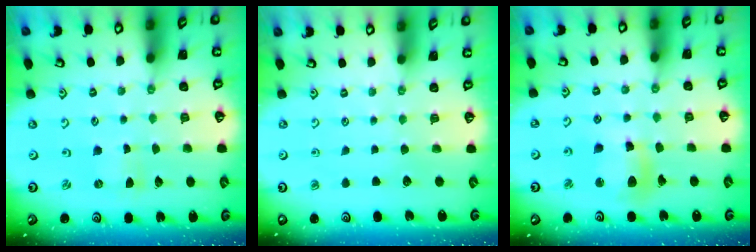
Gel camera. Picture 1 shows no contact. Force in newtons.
{"total": 0.0}
{"total": 11.7, "press": 11.5, "slide": 1.9}